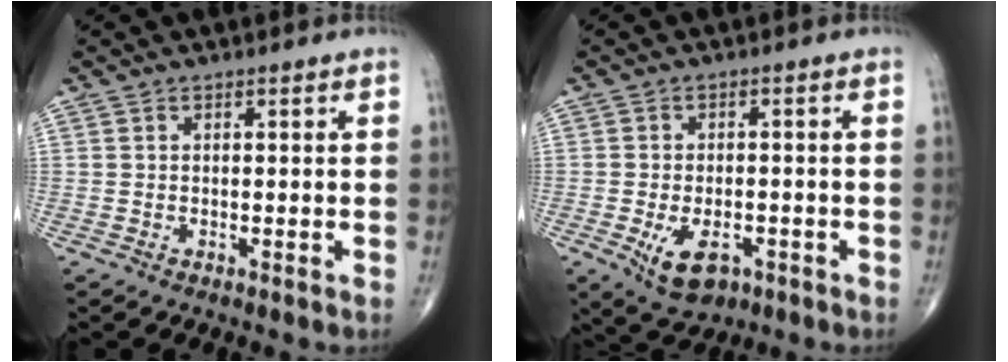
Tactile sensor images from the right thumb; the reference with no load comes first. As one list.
[{"total": 7.1, "force": [-2.9, 4.1, 5.1], "torque": [-0.077, 0.004, -0.038]}]